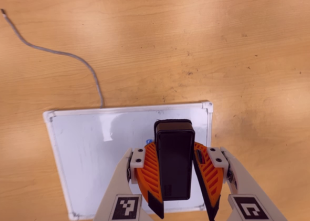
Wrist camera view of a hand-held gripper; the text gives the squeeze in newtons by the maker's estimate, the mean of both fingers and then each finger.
{"total": 8.8, "left": 8.5, "right": 9.1}